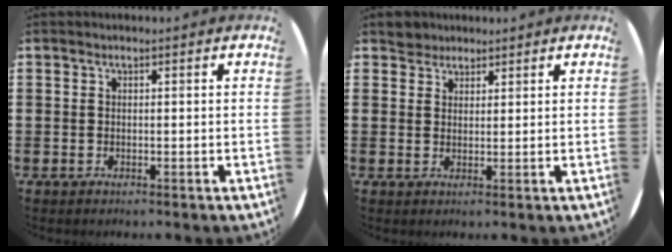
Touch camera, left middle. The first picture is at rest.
{"total": 2.5, "force": [2.2, 1.1, -0.3], "torque": [0.007, 0.002, 0.044]}